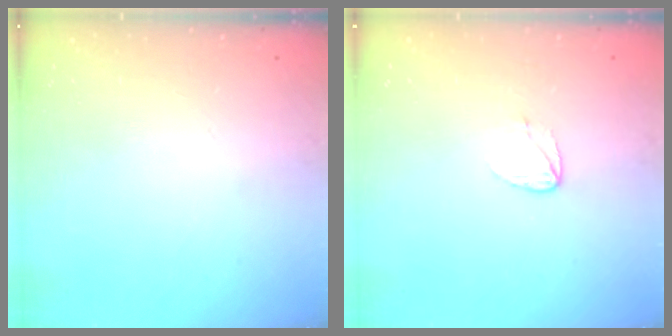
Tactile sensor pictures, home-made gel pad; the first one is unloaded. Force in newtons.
{"total": 3.8, "press": 3.7, "slide": 0.3}